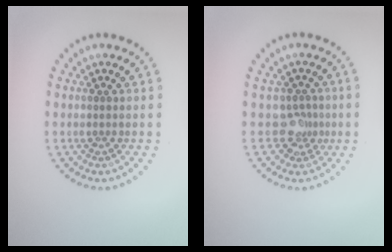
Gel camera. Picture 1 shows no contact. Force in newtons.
{"total": 2.1, "press": 1.5, "slide": 1.4}